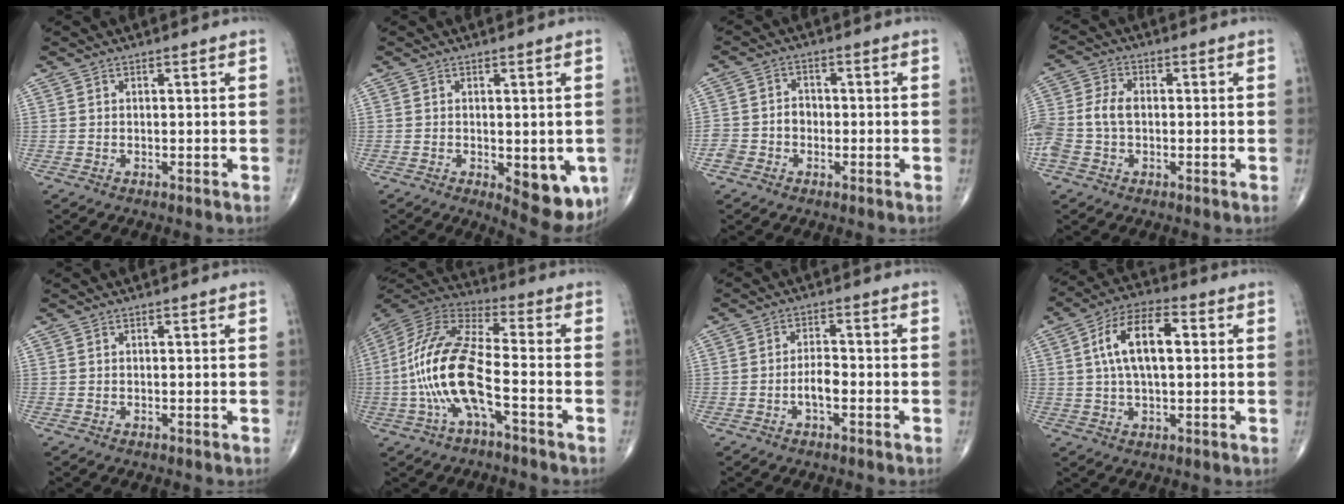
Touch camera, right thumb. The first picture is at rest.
{"total": 9.6, "force": [-2.5, 4.3, 8.2], "torque": [-0.080, -0.012, -0.022]}
{"total": 4.6, "force": [-1.7, 4.0, 1.6], "torque": [-0.017, 0.023, -0.033]}
{"total": 8.2, "force": [-0.9, 5.5, 6.0], "torque": [-0.141, 0.022, -0.021]}
{"total": 0.0}
{"total": 16.7, "force": [-4.3, 5.7, 15.1], "torque": [-0.329, 0.040, -0.086]}
{"total": 3.7, "force": [-1.4, 1.6, 3.0], "torque": [-0.050, 0.014, -0.027]}
{"total": 12.3, "force": [2.2, 5.9, 10.6], "torque": [-0.192, 0.021, 0.034]}